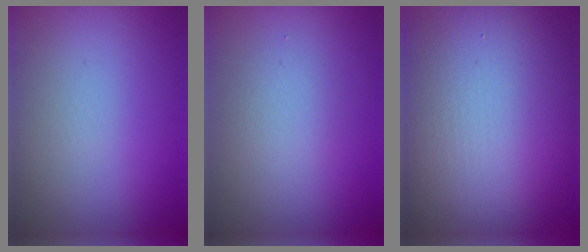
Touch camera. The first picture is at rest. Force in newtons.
{"total": 1.9, "press": 1.9, "slide": 0.1}
{"total": 15.7, "press": 15.7, "slide": 0.8}